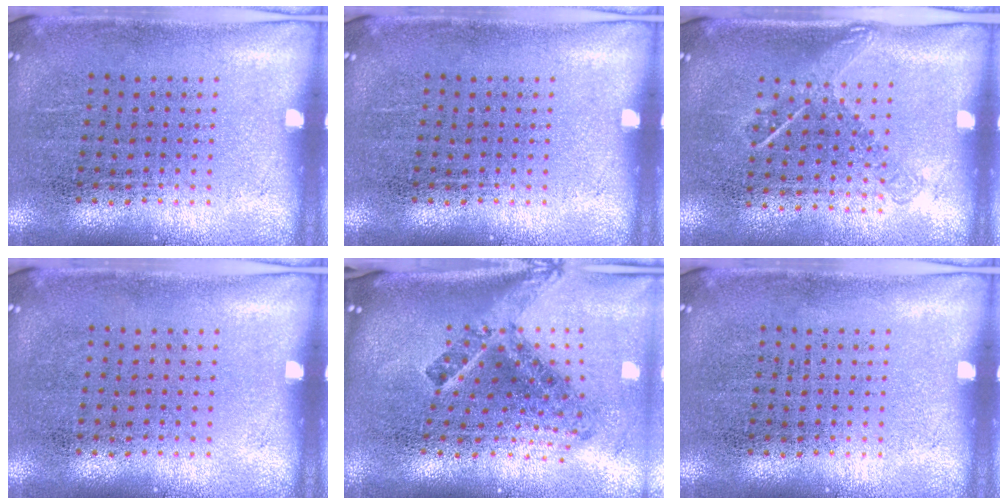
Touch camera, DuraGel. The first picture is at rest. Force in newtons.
{"total": 0.0}
{"total": 1.2, "press": 0.9, "slide": 0.9}
{"total": 0.0}
{"total": 2.9, "press": 1.7, "slide": 2.4}
{"total": 0.0}